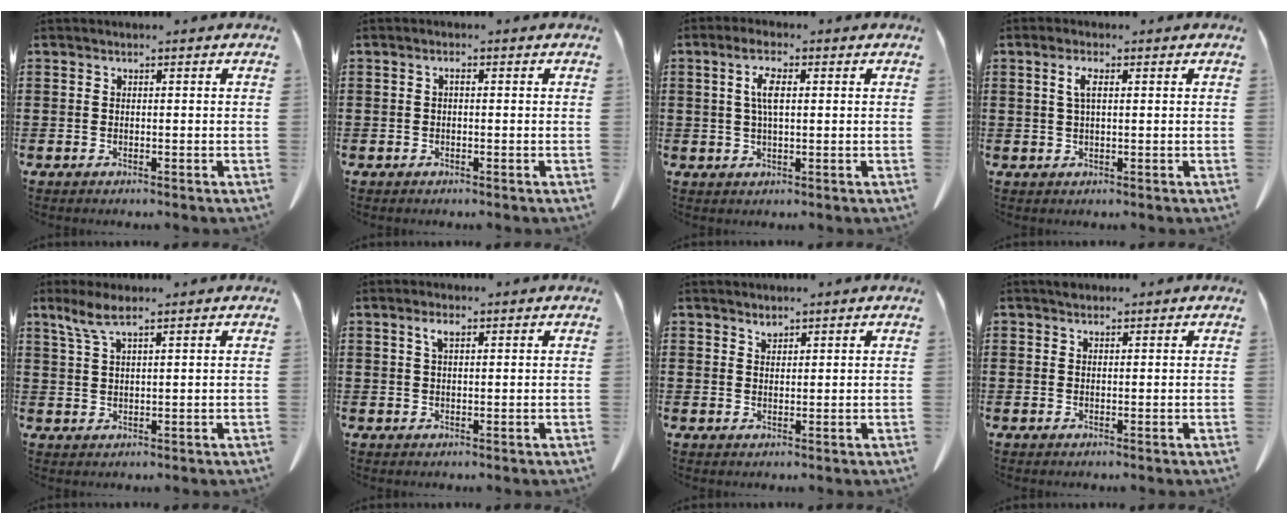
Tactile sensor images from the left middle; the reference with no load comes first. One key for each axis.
{"total": 0.9, "fx": -0.3, "fy": 0.4, "fz": 0.7, "tx": -0.016, "ty": -0.002, "tz": -0.004}
{"total": 5.0, "fx": 1.2, "fy": 1.6, "fz": 4.6, "tx": -0.094, "ty": 0.008, "tz": 0.019}
{"total": 2.8, "fx": 0.9, "fy": 0.8, "fz": 2.6, "tx": -0.053, "ty": 0.005, "tz": 0.015}
{"total": 4.1, "fx": 2.7, "fy": 0.8, "fz": 3.0, "tx": -0.067, "ty": 0.002, "tz": 0.048}
{"total": 2.3, "fx": 1.1, "fy": 0.8, "fz": 1.9, "tx": -0.042, "ty": 0.005, "tz": 0.018}
{"total": 1.5, "fx": 1.4, "fy": 0.6, "fz": 0.2, "tx": -0.006, "ty": -0.003, "tz": 0.029}
{"total": 0.8, "fx": 0.6, "fy": 0.5, "fz": 0.2, "tx": -0.006, "ty": 0.002, "tz": 0.012}